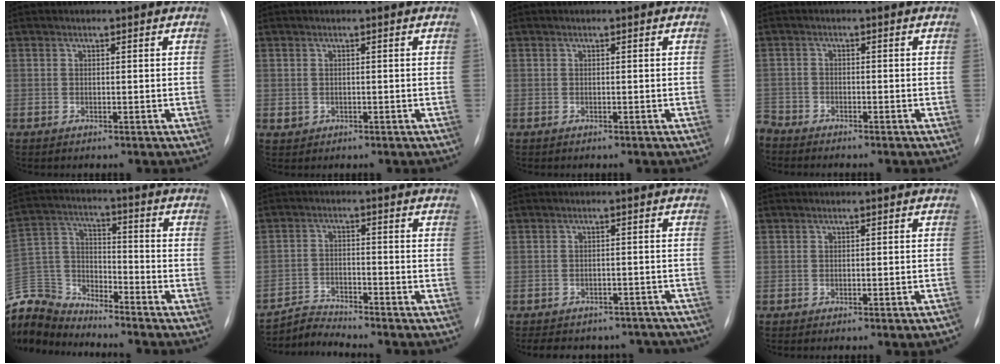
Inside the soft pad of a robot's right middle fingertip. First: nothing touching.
{"total": 1.1, "force": [-0.1, 1.0, 0.3], "torque": [-0.008, 0.001, 0.004]}
{"total": 0.0}
{"total": 4.2, "force": [-4.1, 0.9, 0.6], "torque": [-0.007, -0.012, -0.075]}
{"total": 14.4, "force": [-14.0, 2.7, 1.6], "torque": [-0.045, 0.030, -0.270]}
{"total": 4.6, "force": [-4.3, -0.9, -1.1], "torque": [0.014, -0.014, -0.080]}
{"total": 17.3, "force": [-14.9, 7.3, 4.8], "torque": [-0.106, 0.008, -0.161]}
{"total": 3.6, "force": [-2.9, 0.1, 2.1], "torque": [-0.017, 0.003, -0.033]}